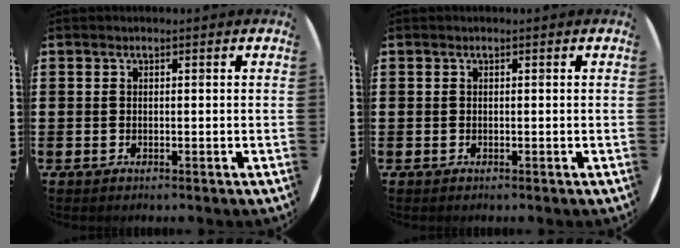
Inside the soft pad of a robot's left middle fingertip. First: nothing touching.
{"total": 0.0}